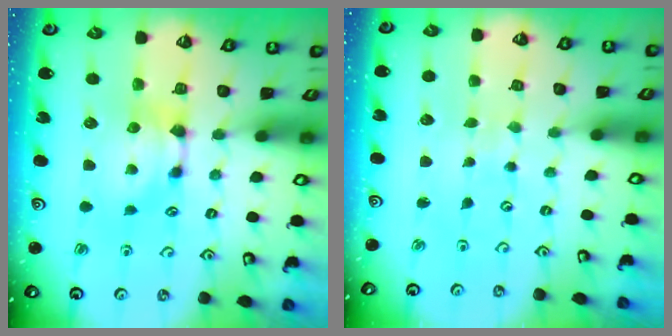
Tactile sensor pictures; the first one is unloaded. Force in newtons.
{"total": 6.4, "press": 6.4, "slide": 0.3}